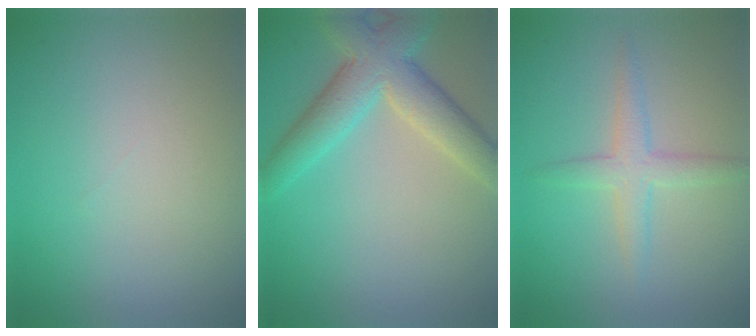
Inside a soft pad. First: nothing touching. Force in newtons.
{"total": 6.0, "press": 6.0, "slide": 0.3}
{"total": 2.7, "press": 2.7, "slide": 0.0}